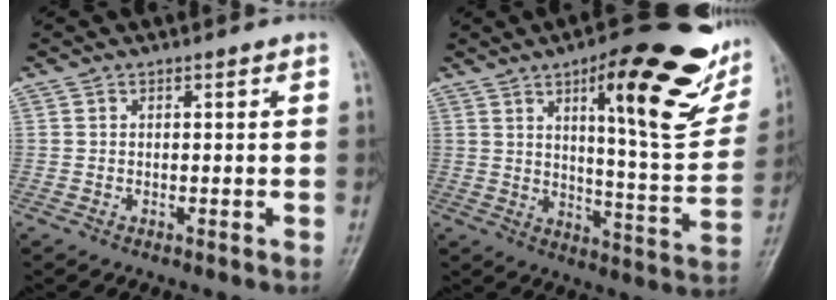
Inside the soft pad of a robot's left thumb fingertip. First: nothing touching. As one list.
[{"total": 23.8, "force": [11.1, 6.5, 20.0], "torque": [-0.231, -0.035, 0.158]}]